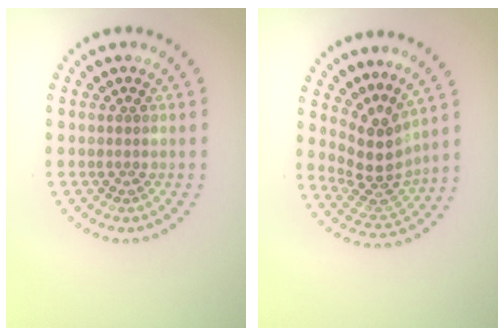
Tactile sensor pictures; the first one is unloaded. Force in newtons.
{"total": 3.8, "press": 2.7, "slide": 2.7}